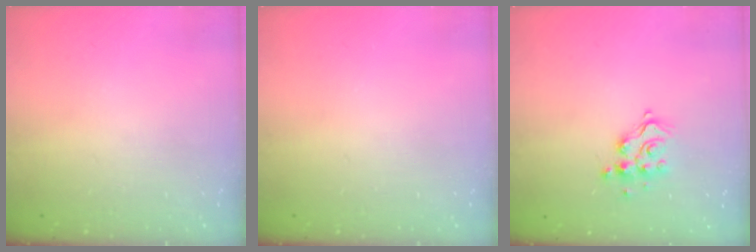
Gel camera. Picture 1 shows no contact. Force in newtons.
{"total": 0.0}
{"total": 10.7, "press": 10.6, "slide": 0.8}